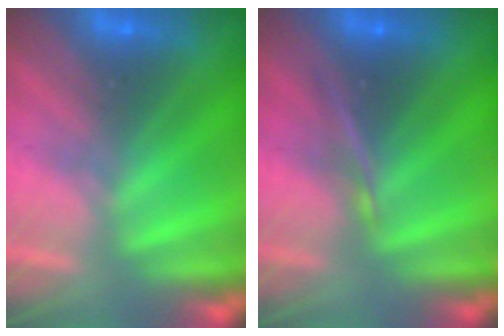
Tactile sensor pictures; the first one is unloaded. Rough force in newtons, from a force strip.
{"total": 2.1}